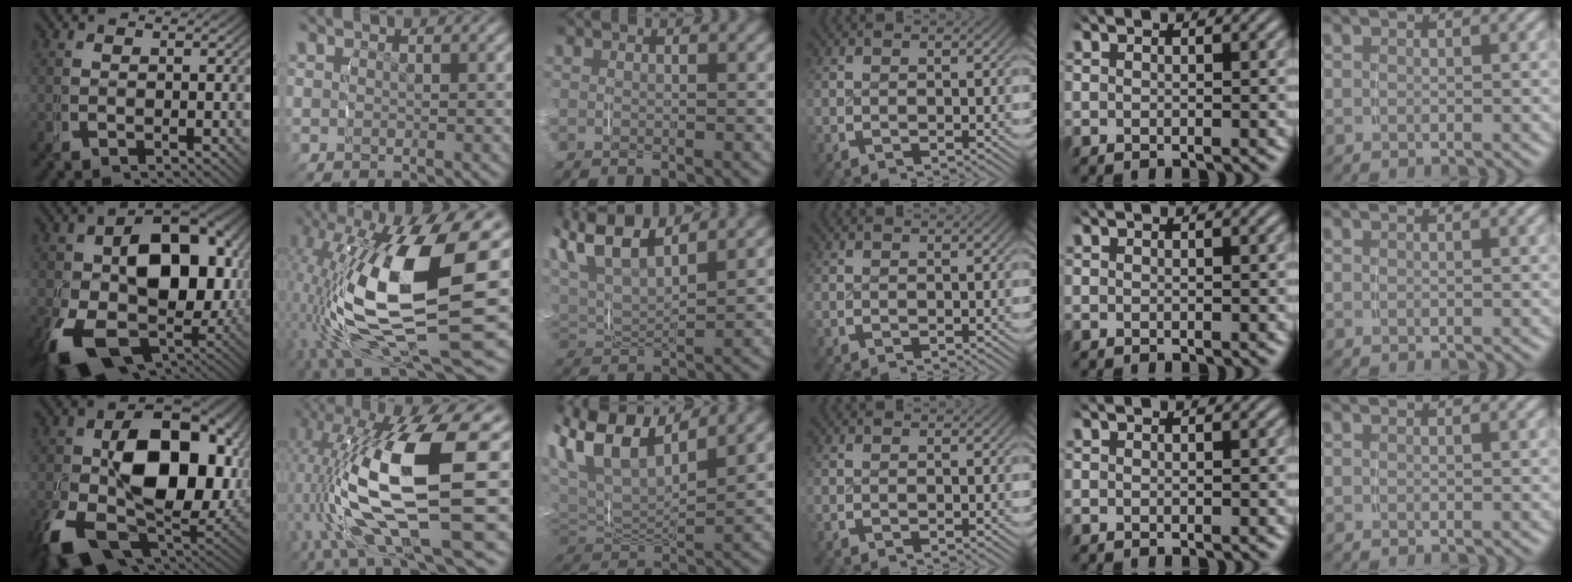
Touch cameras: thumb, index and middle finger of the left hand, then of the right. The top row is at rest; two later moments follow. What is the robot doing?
{"motion": "grasp_and_lifting", "object": "fork"}